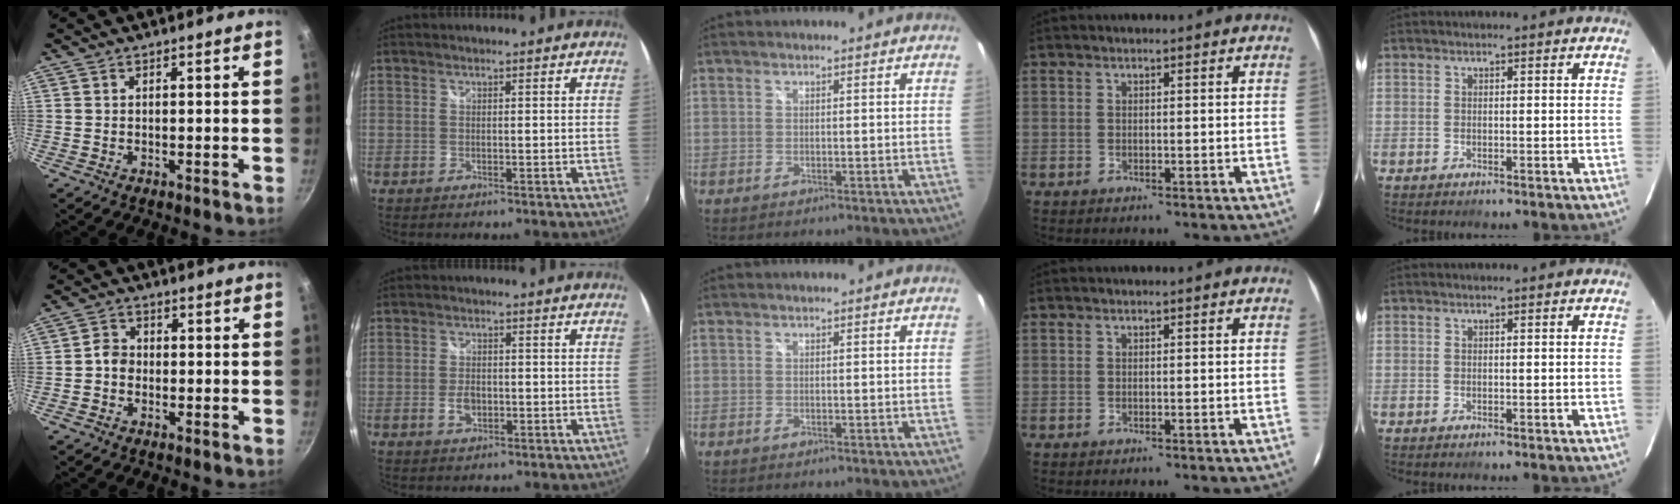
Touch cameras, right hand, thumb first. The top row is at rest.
{"thumb": {"total": 3.3, "force": [-0.8, 2.8, 1.5], "torque": [-0.009, 0.018, -0.021]}, "index": {"total": 3.4, "force": [-1.0, 2.3, 2.4], "torque": [-0.047, -0.002, -0.016]}}